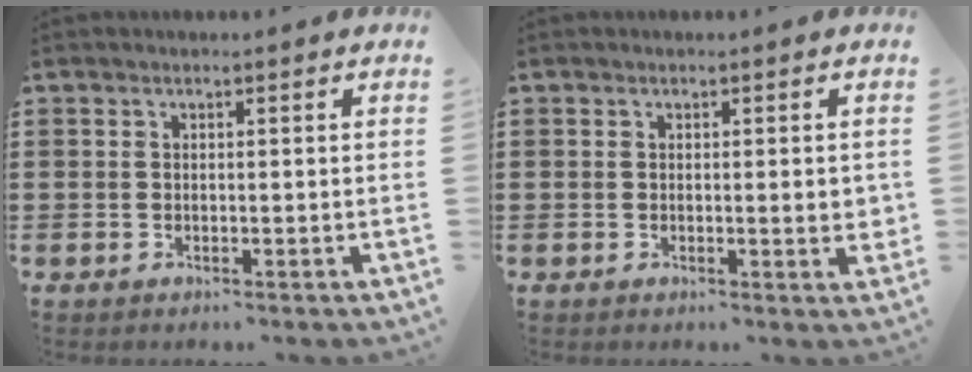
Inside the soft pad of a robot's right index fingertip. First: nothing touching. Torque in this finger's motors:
{"motor_torque": [1.18, 0.95, 0.42, 0.13]}